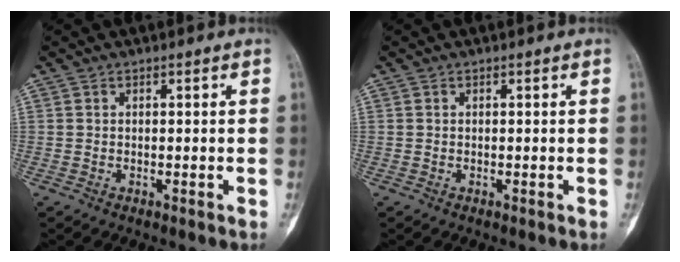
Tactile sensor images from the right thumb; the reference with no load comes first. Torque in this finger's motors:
{"motor_torque": [0.31, 0.02, 0.20, -0.02, 0.03]}